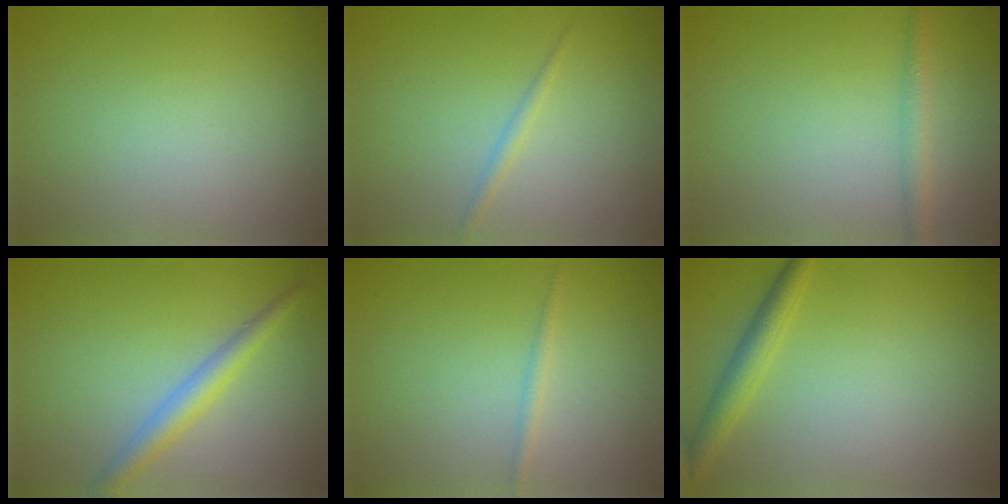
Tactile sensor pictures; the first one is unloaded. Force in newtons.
{"total": 0.9, "press": 0.9, "slide": 0.0}
{"total": 1.8, "press": 1.8, "slide": 0.1}
{"total": 2.8, "press": 2.8, "slide": 0.0}
{"total": 0.9, "press": 0.9, "slide": 0.0}
{"total": 2.5, "press": 2.5, "slide": 0.1}